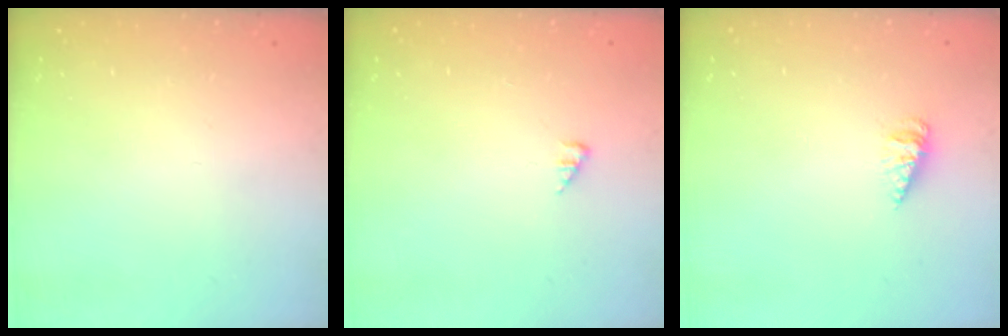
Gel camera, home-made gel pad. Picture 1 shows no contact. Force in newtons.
{"total": 1.0, "press": 1.0, "slide": 0.2}
{"total": 3.0, "press": 2.9, "slide": 0.2}